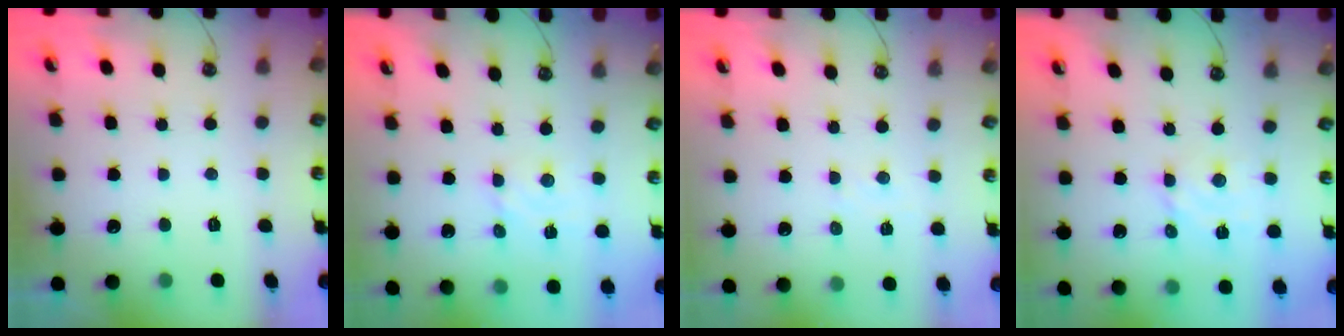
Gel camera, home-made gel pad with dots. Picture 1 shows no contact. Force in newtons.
{"total": 2.5, "press": 2.5, "slide": 0.3}
{"total": 3.2, "press": 3.2, "slide": 0.4}
{"total": 5.1, "press": 5.0, "slide": 1.0}